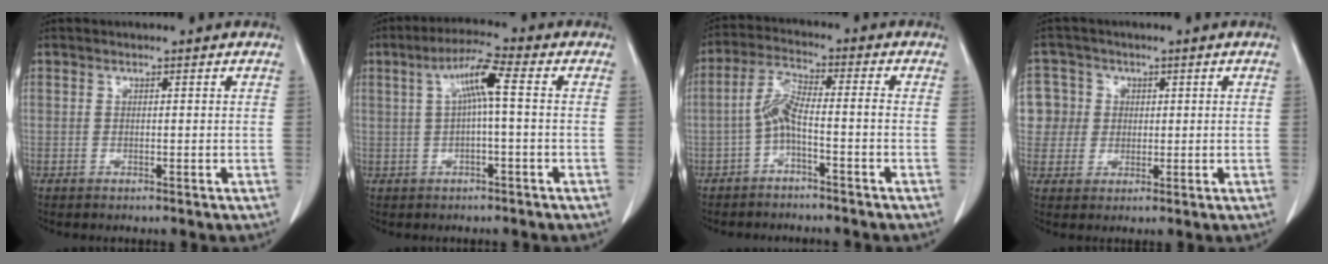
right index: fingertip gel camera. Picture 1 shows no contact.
{"total": 6.2, "force": [0.9, 0.6, 6.1], "torque": [-0.116, 0.022, 0.017]}
{"total": 5.8, "force": [-2.3, 1.0, 5.3], "torque": [-0.115, 0.022, -0.045]}
{"total": 8.3, "force": [1.3, 8.1, 0.9], "torque": [-0.030, 0.038, 0.036]}